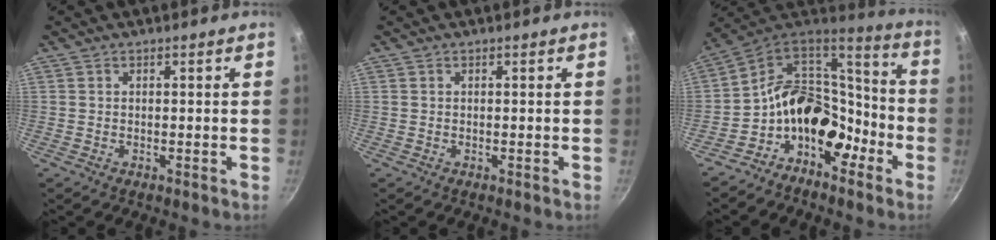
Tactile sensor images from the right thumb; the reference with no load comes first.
{"total": 0.0}
{"total": 16.5, "force": [-6.9, 11.4, 9.7], "torque": [-0.099, 0.086, -0.139]}